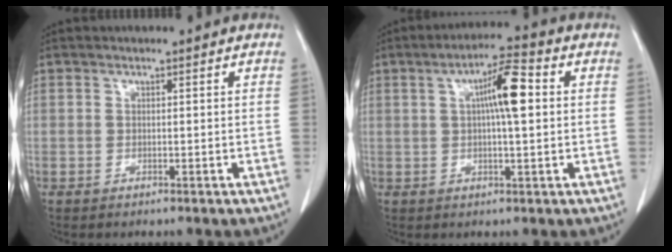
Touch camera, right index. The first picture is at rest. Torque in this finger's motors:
{"motor_torque": [0.85, 0.13, 0.22, 0.10]}